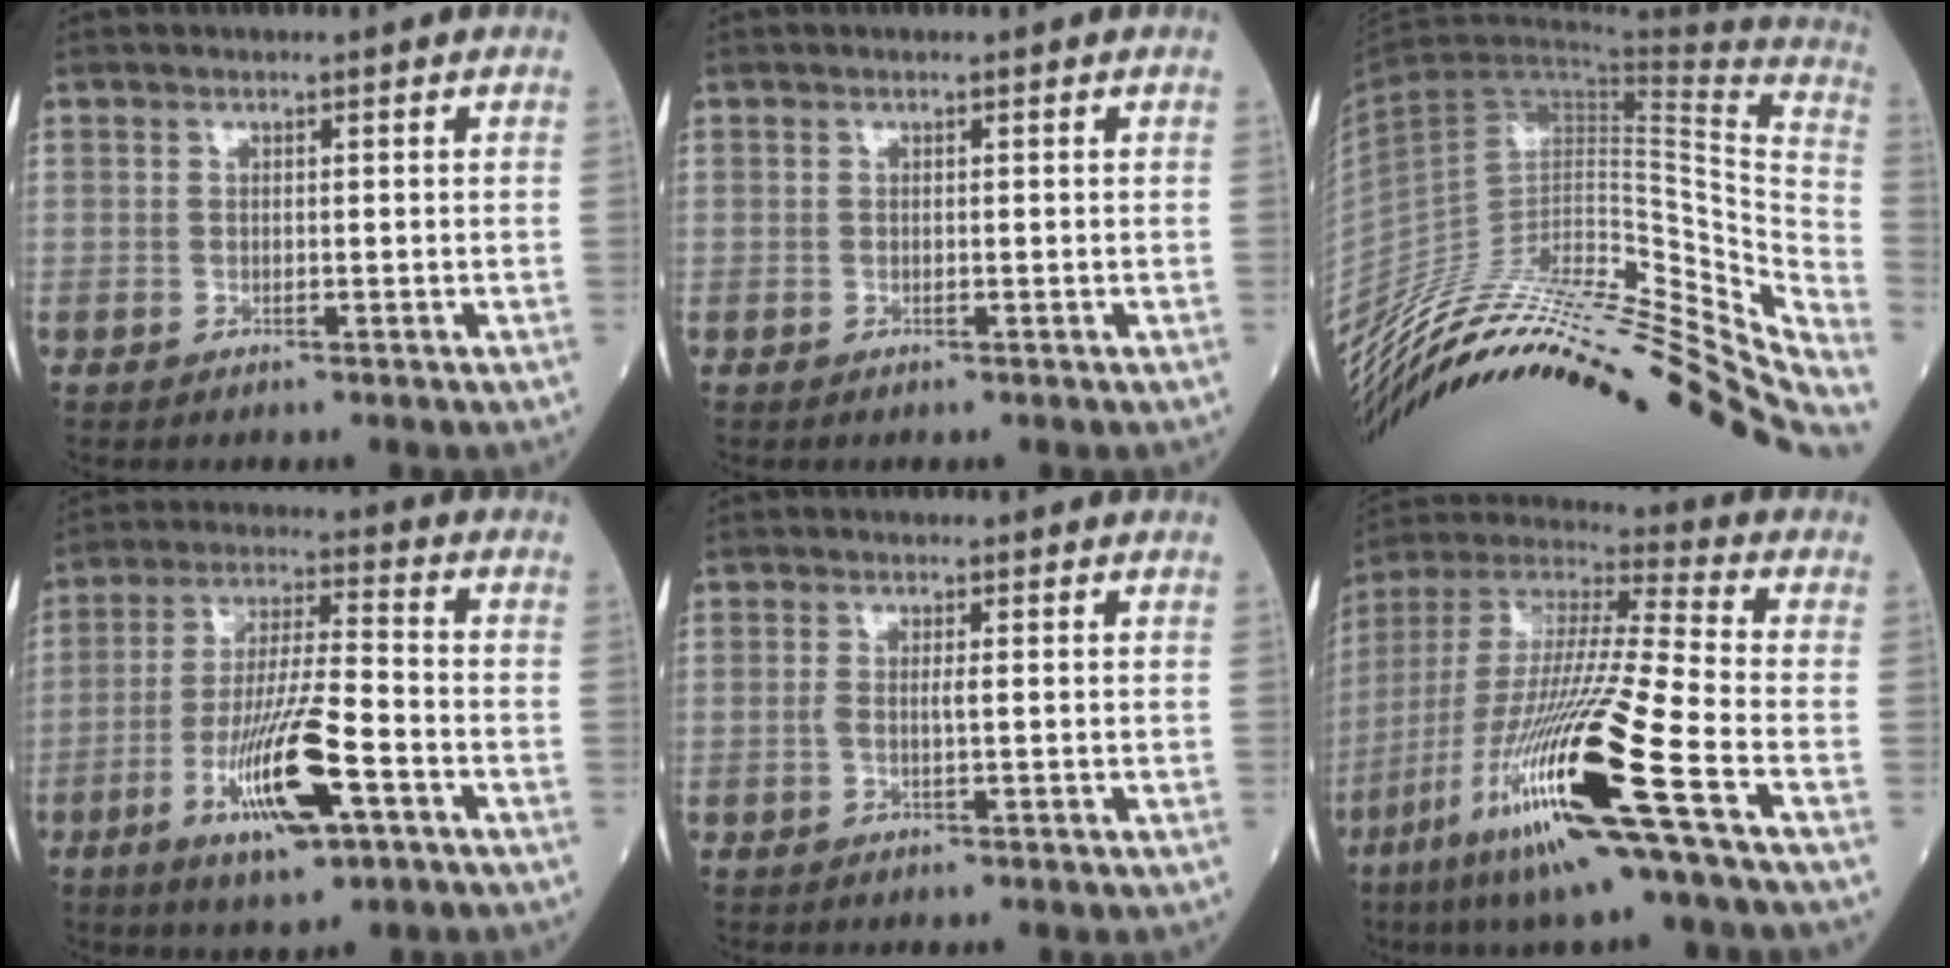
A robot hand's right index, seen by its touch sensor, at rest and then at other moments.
{"total": 0.0}
{"total": 37.2, "force": [-30.0, 5.4, 21.2], "torque": [-0.254, -0.032, -0.448]}
{"total": 13.6, "force": [-5.7, 2.2, 12.1], "torque": [-0.228, -0.012, -0.098]}
{"total": 1.3, "force": [-0.1, -0.1, 1.3], "torque": [-0.030, 0.000, -0.004]}
{"total": 22.4, "force": [-9.9, -0.4, 20.1], "torque": [-0.419, -0.052, -0.197]}